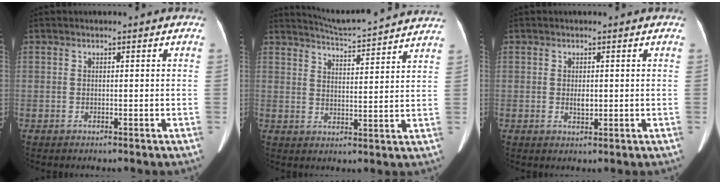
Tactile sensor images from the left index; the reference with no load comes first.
{"total": 14.9, "force": [14.4, -0.5, 4.0], "torque": [-0.074, -0.016, 0.187]}
{"total": 1.4, "force": [0.1, 0.8, 1.2], "torque": [-0.019, -0.004, 0.002]}